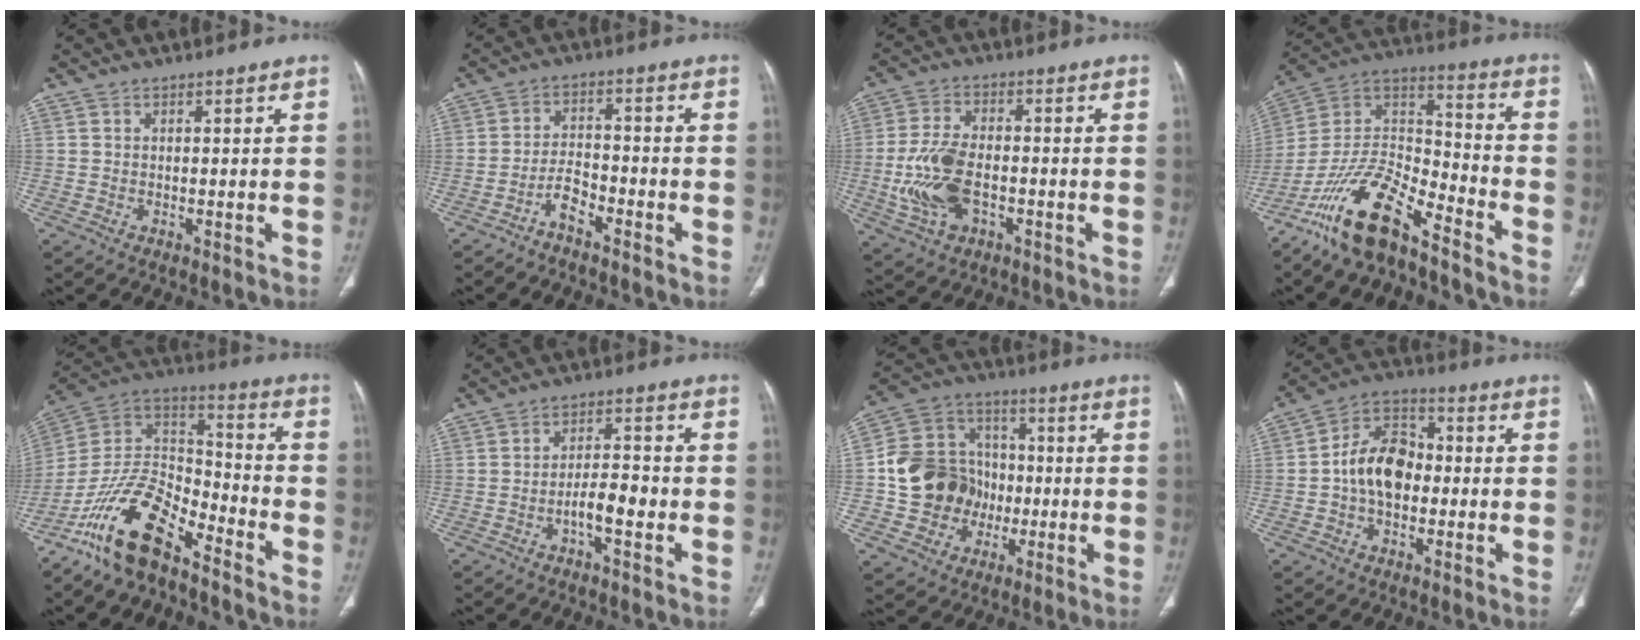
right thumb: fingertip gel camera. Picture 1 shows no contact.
{"total": 4.4, "force": [-3.3, 1.5, 2.4], "torque": [-0.047, 0.033, -0.064]}
{"total": 11.9, "force": [-2.7, 7.1, 9.2], "torque": [-0.187, 0.012, -0.045]}
{"total": 18.2, "force": [-13.2, 6.0, 11.1], "torque": [-0.196, 0.086, -0.243]}
{"total": 18.1, "force": [-12.3, 7.6, 10.8], "torque": [-0.182, 0.088, -0.229]}
{"total": 5.4, "force": [-2.1, 1.9, 4.6], "torque": [-0.072, 0.026, -0.036]}
{"total": 16.0, "force": [-2.2, 14.1, 7.4], "torque": [-0.102, 0.035, -0.036]}
{"total": 11.6, "force": [-1.0, 8.1, 8.3], "torque": [-0.124, 0.034, -0.029]}